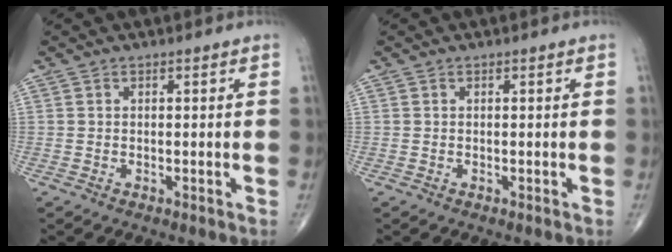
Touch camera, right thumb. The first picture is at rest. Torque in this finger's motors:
{"motor_torque": [-0.03, 0.26, 0.21, -0.13, 0.02]}